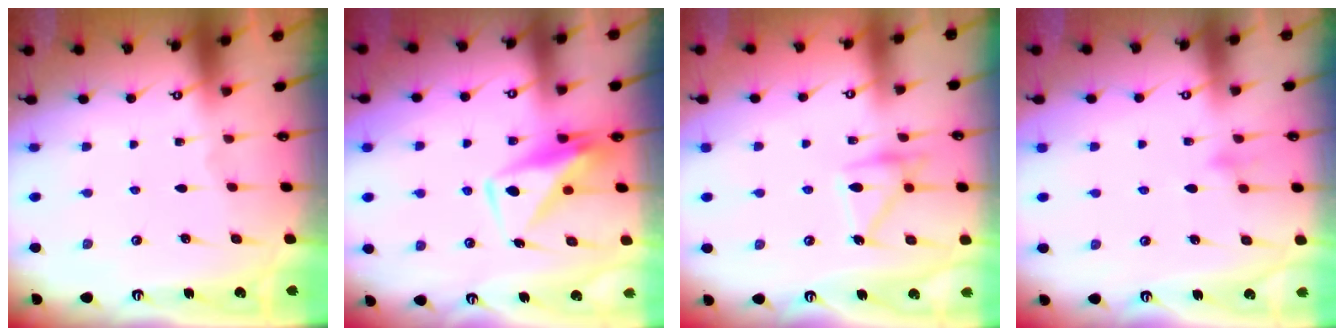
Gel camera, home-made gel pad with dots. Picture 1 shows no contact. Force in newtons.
{"total": 7.3, "press": 7.3, "slide": 0.9}
{"total": 15.3, "press": 15.2, "slide": 1.0}
{"total": 9.1, "press": 9.0, "slide": 0.6}